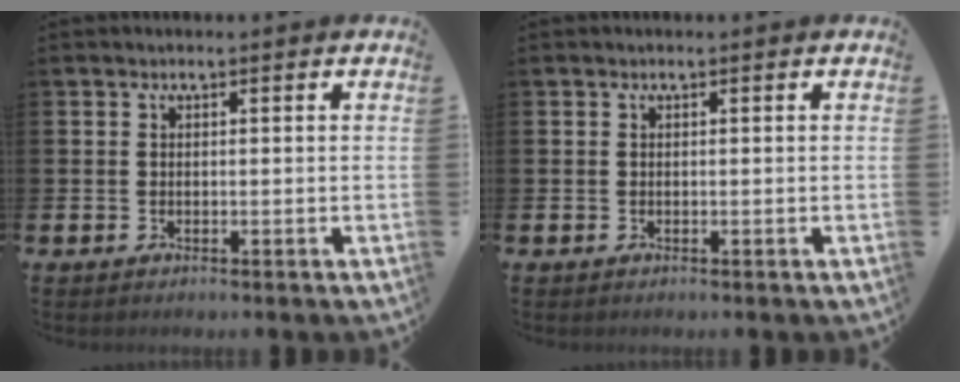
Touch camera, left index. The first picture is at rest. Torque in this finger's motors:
{"motor_torque": [0.00, 0.00, 0.04, 0.00]}